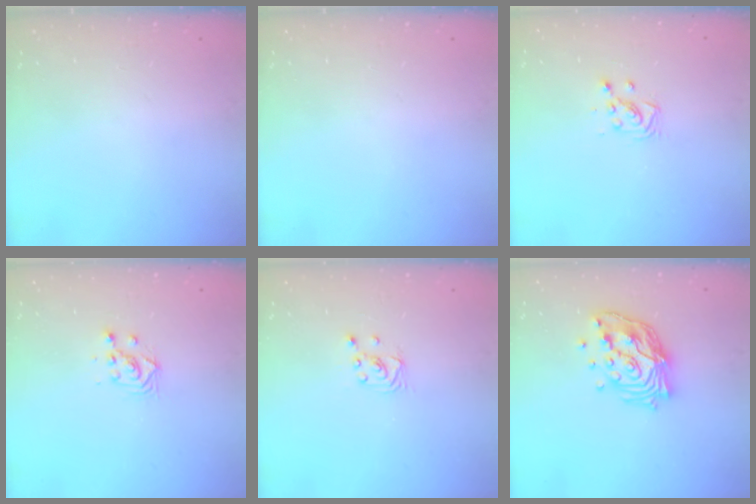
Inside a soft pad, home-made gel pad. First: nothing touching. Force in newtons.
{"total": 0.0}
{"total": 4.0, "press": 4.0, "slide": 0.4}
{"total": 2.8, "press": 2.8, "slide": 0.1}
{"total": 1.6, "press": 1.6, "slide": 0.0}
{"total": 14.8, "press": 14.8, "slide": 1.2}